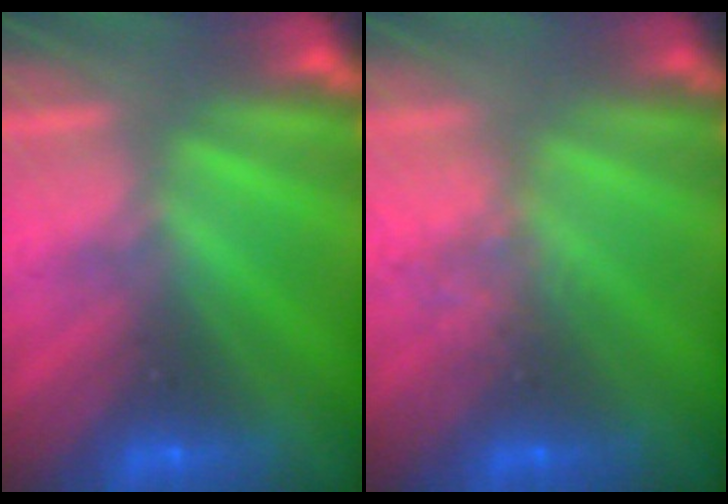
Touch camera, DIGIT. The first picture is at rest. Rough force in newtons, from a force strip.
{"total": 2.2}